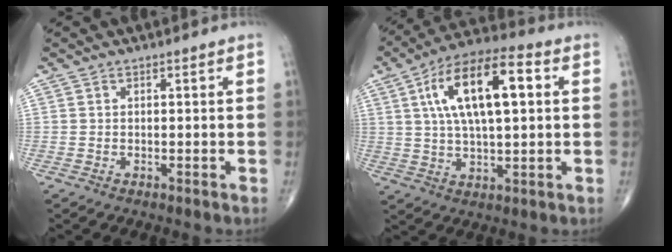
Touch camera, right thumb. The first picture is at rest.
{"total": 16.8, "force": [4.2, 6.6, 14.9], "torque": [-0.257, 0.017, 0.067]}